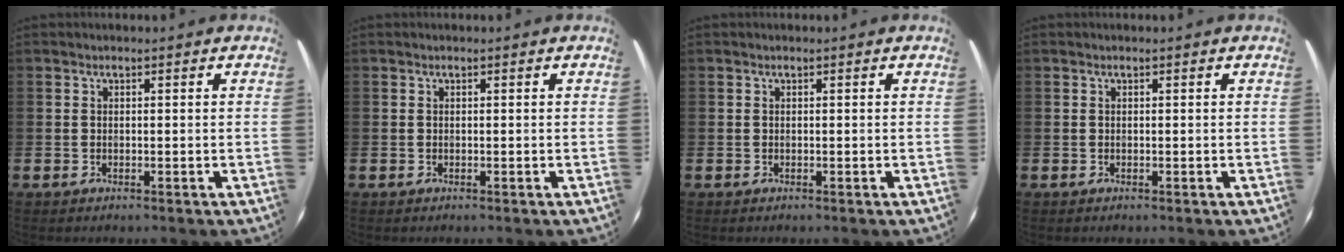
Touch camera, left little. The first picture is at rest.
{"total": 0.0}
{"total": 0.0}
{"total": 0.0}